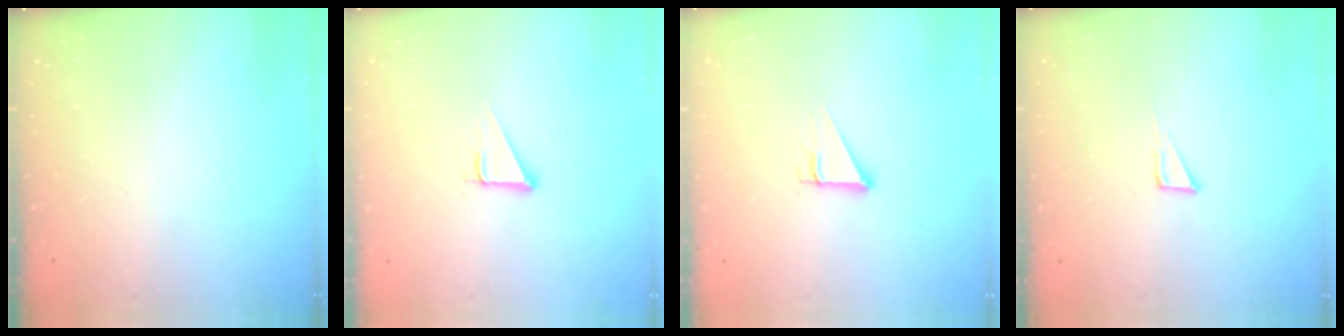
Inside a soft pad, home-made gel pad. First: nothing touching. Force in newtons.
{"total": 3.0, "press": 3.0, "slide": 0.1}
{"total": 2.5, "press": 2.5, "slide": 0.1}
{"total": 2.8, "press": 2.8, "slide": 0.2}